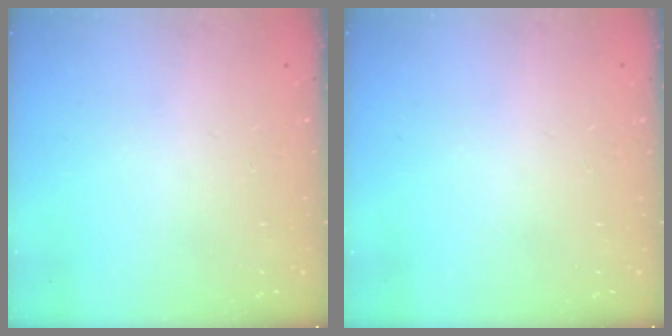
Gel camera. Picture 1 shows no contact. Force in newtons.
{"total": 0.0}